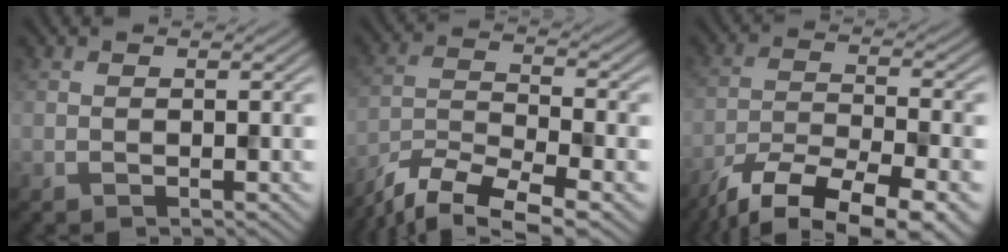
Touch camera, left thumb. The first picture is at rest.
{"total": 10.3, "force": [-8.2, 2.5, 5.8], "torque": [-0.124, -0.014, -0.155]}
{"total": 12.5, "force": [-9.6, 3.3, 7.3], "torque": [-0.136, -0.024, -0.153]}